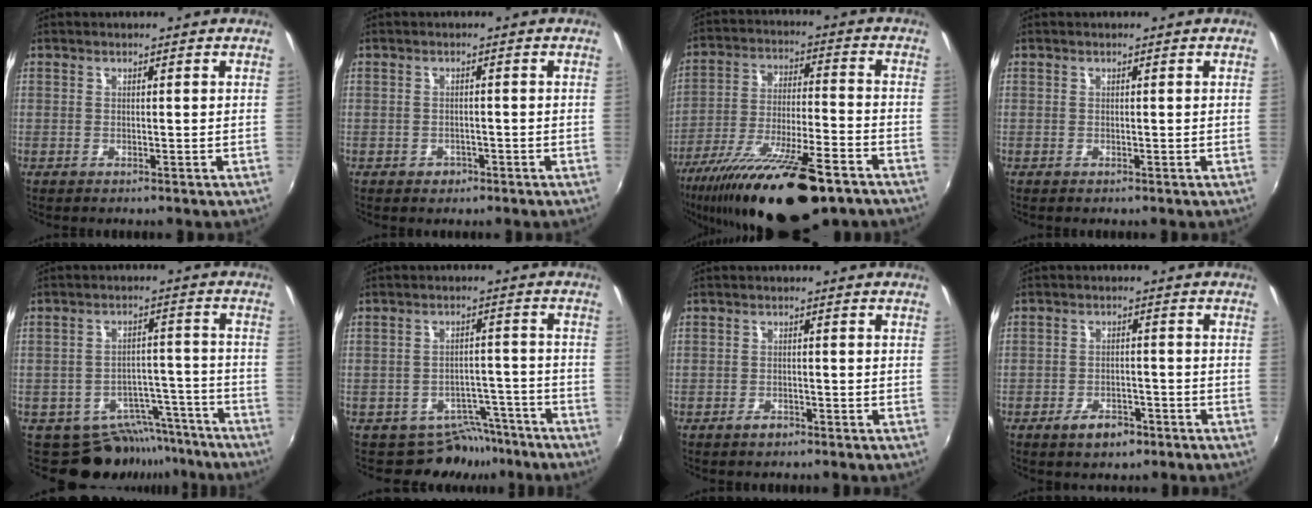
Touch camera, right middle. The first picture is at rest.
{"total": 1.9, "force": [-1.0, 1.5, 0.5], "torque": [-0.011, -0.002, -0.014]}
{"total": 23.9, "force": [-17.0, 5.7, 15.8], "torque": [-0.295, -0.060, -0.275]}
{"total": 0.0}
{"total": 10.2, "force": [-8.9, 4.7, 1.8], "torque": [-0.021, 0.031, -0.112]}
{"total": 6.8, "force": [-5.7, 3.6, 0.8], "torque": [-0.007, 0.027, -0.070]}
{"total": 1.5, "force": [-1.2, 0.7, 0.5], "torque": [-0.009, 0.000, -0.022]}
{"total": 4.6, "force": [-3.0, 2.5, 2.4], "torque": [-0.053, 0.003, -0.042]}